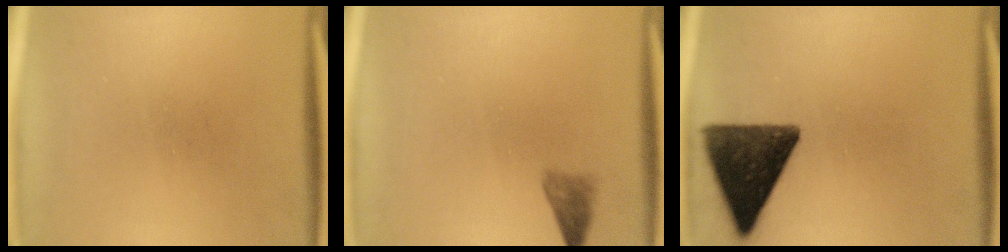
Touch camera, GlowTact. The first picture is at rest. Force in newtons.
{"total": 1.9}
{"total": 13.2}